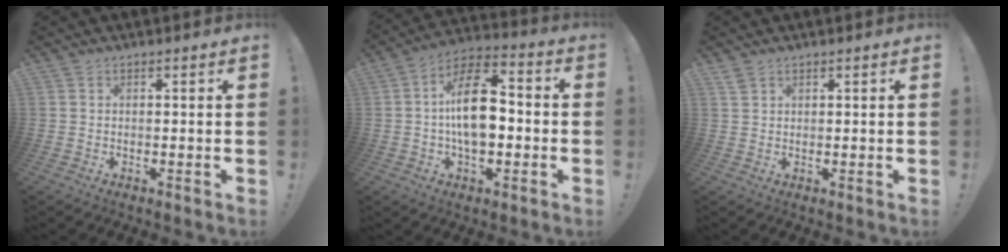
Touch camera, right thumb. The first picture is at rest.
{"total": 16.6, "force": [-1.1, 9.7, 13.5], "torque": [-0.229, 0.019, -0.025]}
{"total": 2.0, "force": [1.5, 1.0, 0.9], "torque": [-0.016, -0.004, 0.028]}